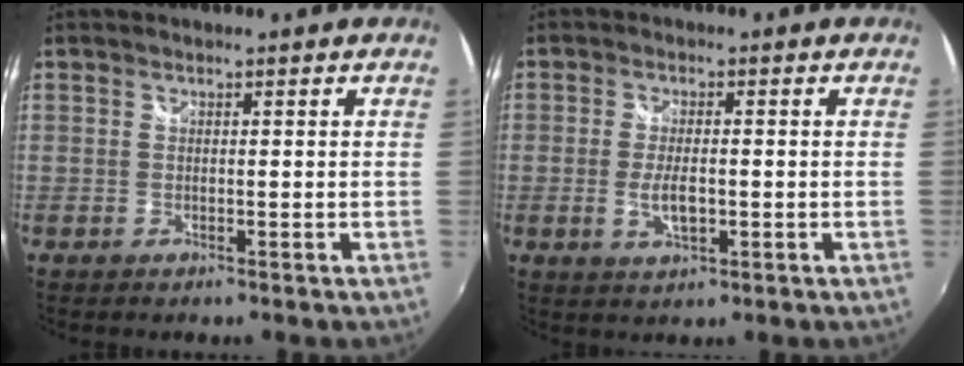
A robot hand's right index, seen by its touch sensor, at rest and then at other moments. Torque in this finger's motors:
{"motor_torque": [0.08, 0.04, 0.32, 0.05]}